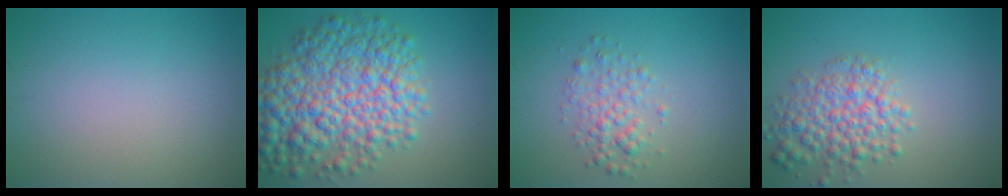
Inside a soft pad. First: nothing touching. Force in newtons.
{"total": 10.0, "press": 10.0, "slide": 0.2}
{"total": 2.5, "press": 2.5, "slide": 0.1}
{"total": 4.6, "press": 4.6, "slide": 0.2}